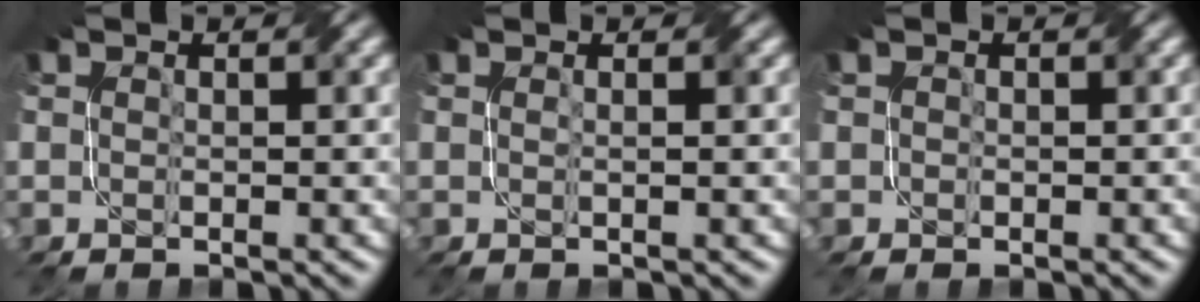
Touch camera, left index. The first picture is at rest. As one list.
[{"total": 0.8, "force": [0.1, 0.0, 0.8], "torque": [-0.012, 0.002, -0.005]}, {"total": 0.6, "force": [0.3, 0.5, 0.1], "torque": [-0.001, -0.002, -0.003]}]